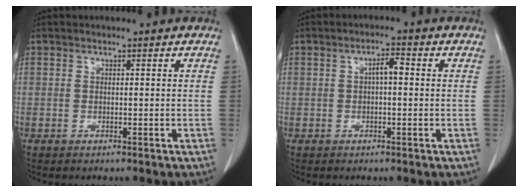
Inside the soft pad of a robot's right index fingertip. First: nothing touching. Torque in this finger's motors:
{"motor_torque": [0.32, -0.20, 0.10, 0.05]}